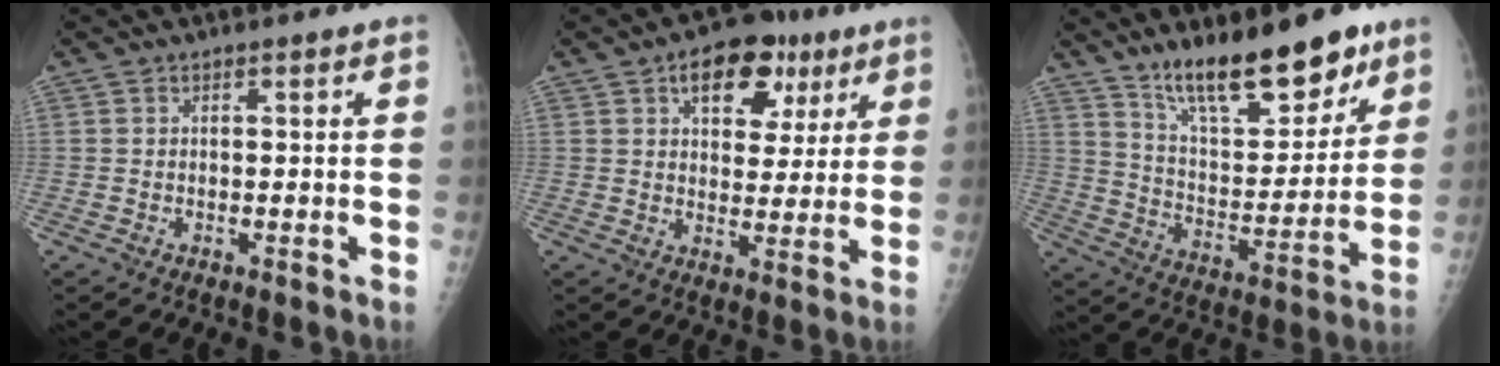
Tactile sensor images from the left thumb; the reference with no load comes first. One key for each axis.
{"total": 12.7, "fx": 6.3, "fy": 7.8, "fz": 7.8, "tx": -0.067, "ty": -0.006, "tz": 0.090}
{"total": 18.3, "fx": 13.1, "fy": 6.5, "fz": 11.0, "tx": -0.122, "ty": -0.091, "tz": 0.222}